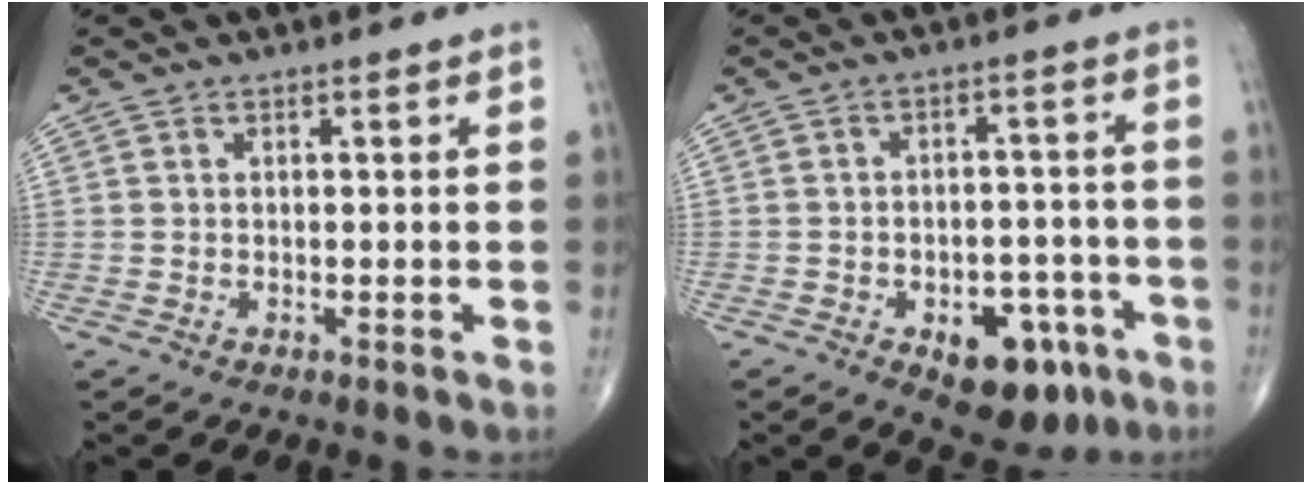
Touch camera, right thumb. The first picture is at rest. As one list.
[{"total": 11.9, "force": [-5.6, 6.9, 7.9], "torque": [-0.070, 0.035, -0.068]}]